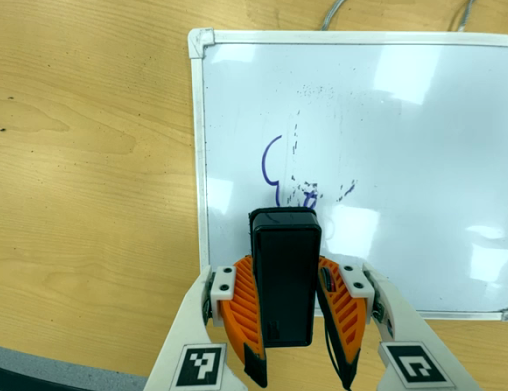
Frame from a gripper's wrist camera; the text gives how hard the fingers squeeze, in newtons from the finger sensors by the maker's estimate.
{"total": 5.9, "left": 5.3, "right": 6.4}